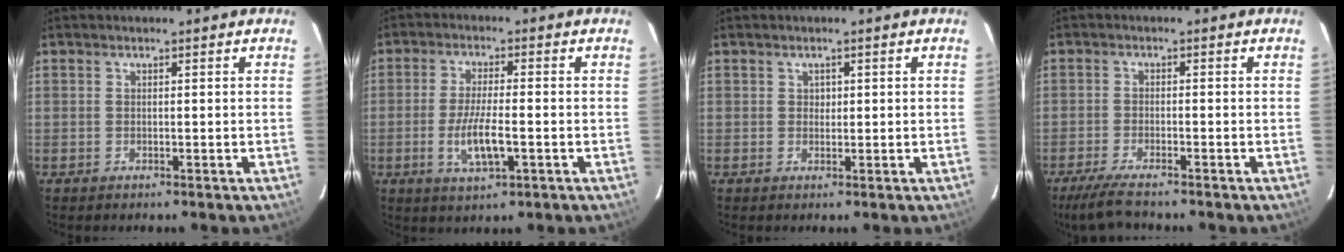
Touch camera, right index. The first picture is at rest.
{"total": 7.2, "force": [-2.1, 1.7, 6.7], "torque": [-0.134, -0.011, -0.038]}
{"total": 1.0, "force": [0.3, 1.0, 0.1], "torque": [0.004, 0.003, 0.005]}
{"total": 6.2, "force": [-5.3, 0.6, 3.2], "torque": [-0.086, -0.020, -0.098]}